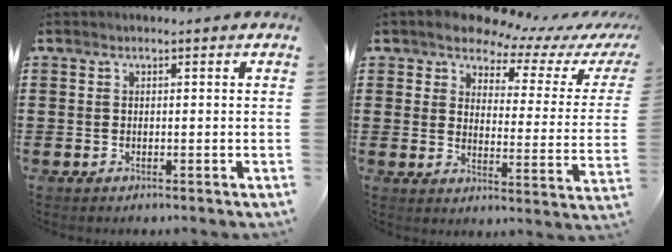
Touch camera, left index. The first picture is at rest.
{"total": 6.0, "force": [5.6, 1.7, 1.5], "torque": [-0.058, -0.035, 0.095]}